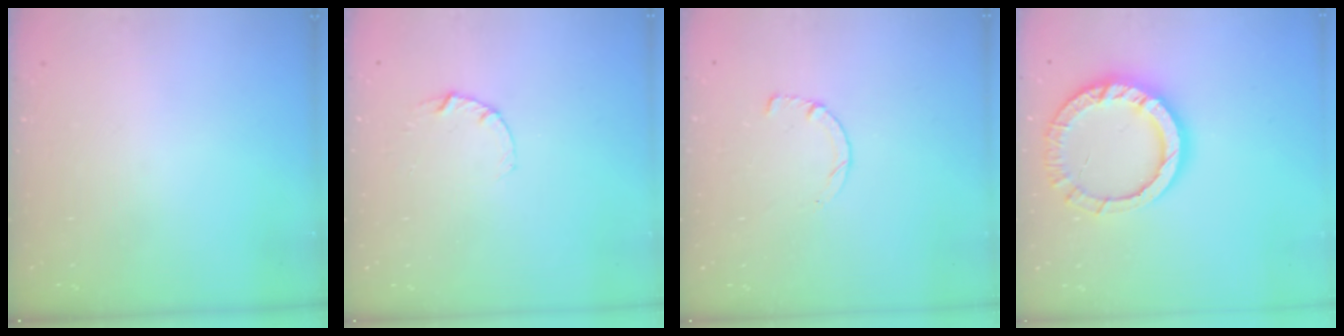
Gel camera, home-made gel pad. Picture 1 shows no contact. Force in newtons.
{"total": 3.2, "press": 3.2, "slide": 0.4}
{"total": 2.5, "press": 2.5, "slide": 0.3}
{"total": 14.0, "press": 14.0, "slide": 1.2}